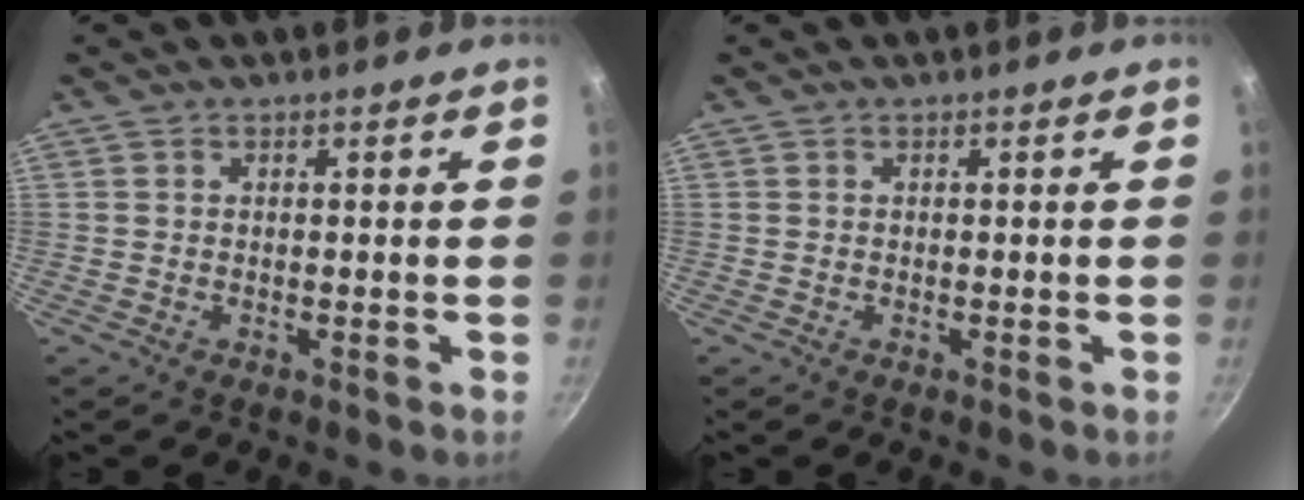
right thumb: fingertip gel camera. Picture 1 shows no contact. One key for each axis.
{"total": 0.0}